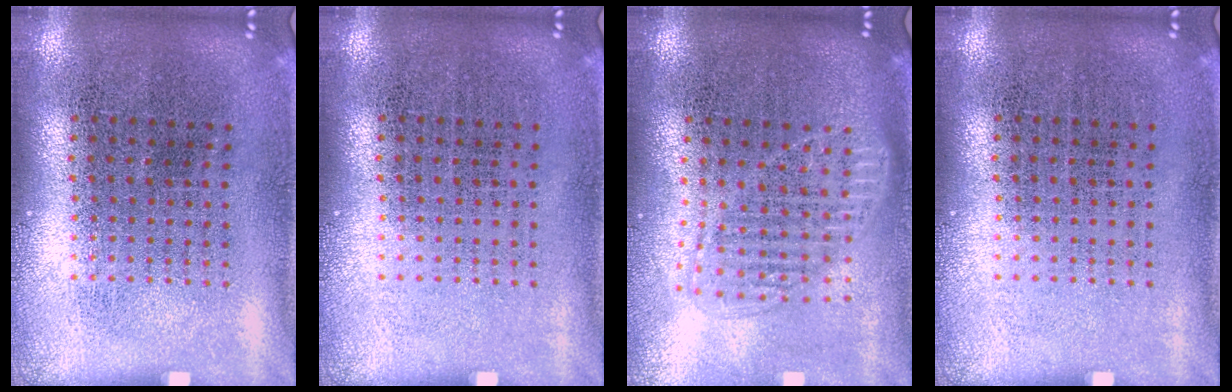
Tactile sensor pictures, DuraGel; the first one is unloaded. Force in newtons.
{"total": 0.0}
{"total": 1.6, "press": 1.3, "slide": 0.8}
{"total": 0.0}